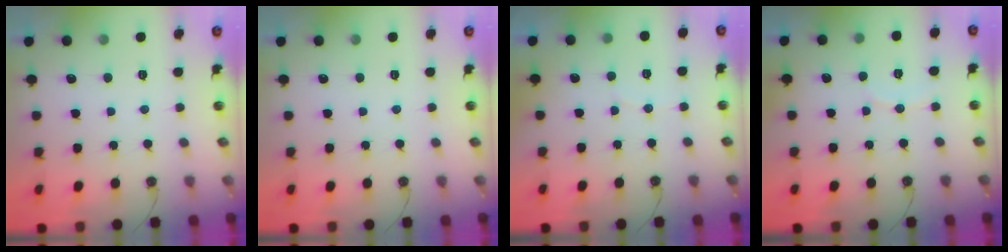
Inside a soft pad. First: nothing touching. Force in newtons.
{"total": 0.0}
{"total": 2.0, "press": 1.8, "slide": 1.0}
{"total": 4.5, "press": 4.5, "slide": 0.5}